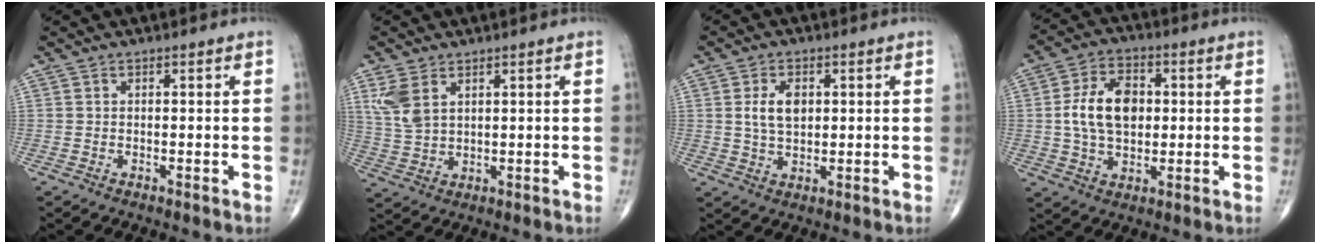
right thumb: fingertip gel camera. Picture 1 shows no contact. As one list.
[{"total": 6.1, "force": [2.9, 3.5, 4.2], "torque": [-0.092, -0.005, 0.069]}, {"total": 5.4, "force": [1.1, 3.3, 4.2], "torque": [-0.071, -0.003, 0.021]}, {"total": 11.5, "force": [0.8, 7.5, 8.7], "torque": [-0.141, 0.008, 0.014]}]